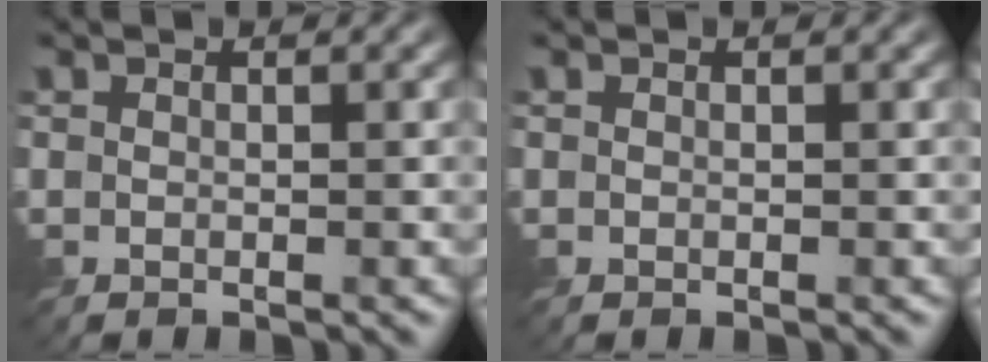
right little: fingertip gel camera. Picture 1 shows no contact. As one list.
[{"total": 0.0}]